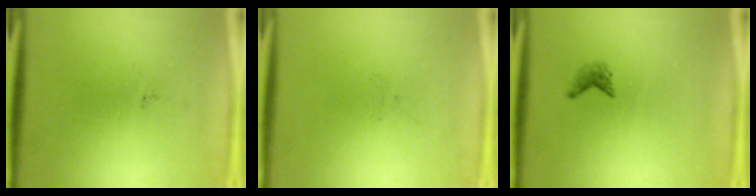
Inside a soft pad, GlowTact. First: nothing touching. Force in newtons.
{"total": 0.0}
{"total": 1.1}